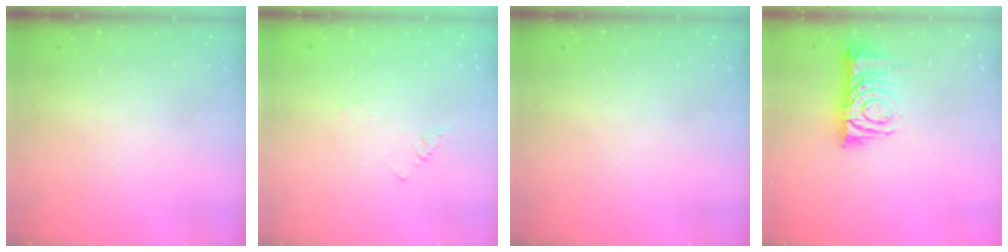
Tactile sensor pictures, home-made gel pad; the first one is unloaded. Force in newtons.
{"total": 2.4, "press": 2.4, "slide": 0.3}
{"total": 0.0}
{"total": 7.9, "press": 7.9, "slide": 1.0}